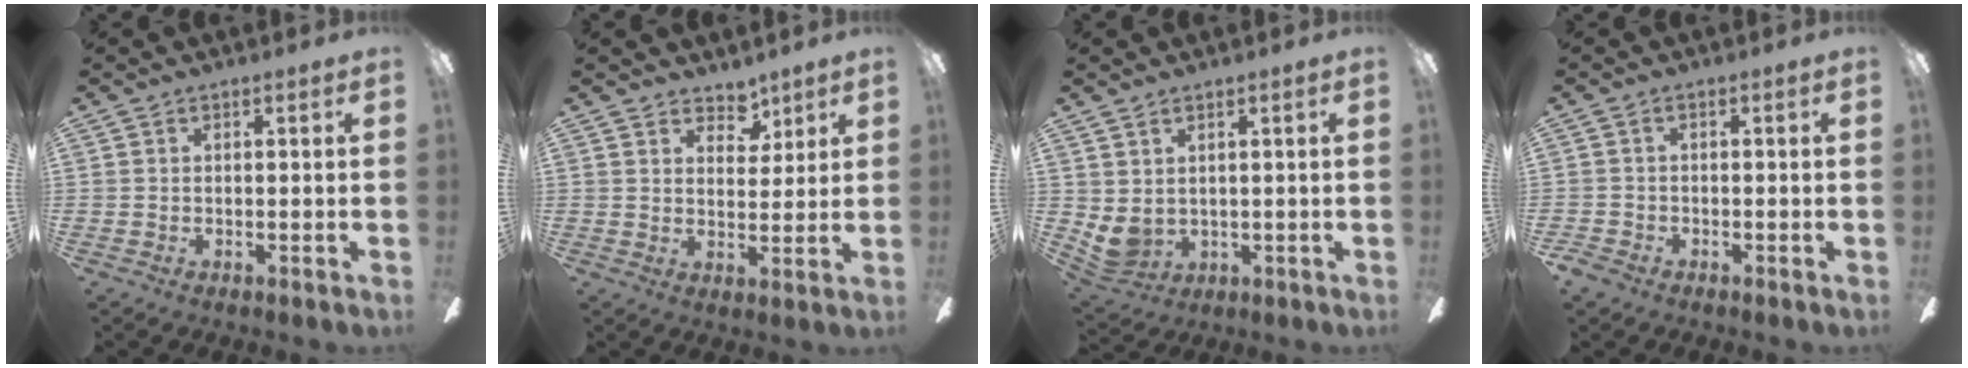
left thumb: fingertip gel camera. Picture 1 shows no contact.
{"total": 5.5, "force": [4.3, 3.1, 1.2], "torque": [-0.008, -0.024, 0.076]}
{"total": 4.5, "force": [1.8, 3.4, 2.2], "torque": [-0.069, -0.014, 0.033]}
{"total": 2.0, "force": [-1.4, 1.3, 0.7], "torque": [-0.018, 0.006, -0.028]}